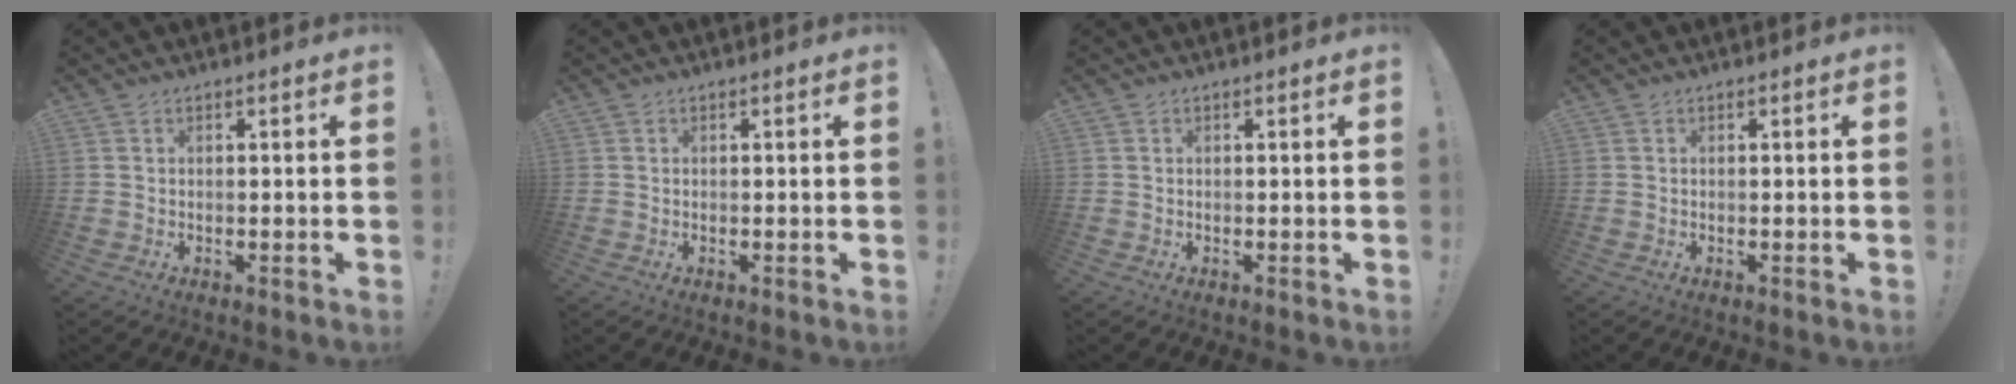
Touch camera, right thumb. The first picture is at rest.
{"total": 0.0}
{"total": 0.0}
{"total": 0.0}